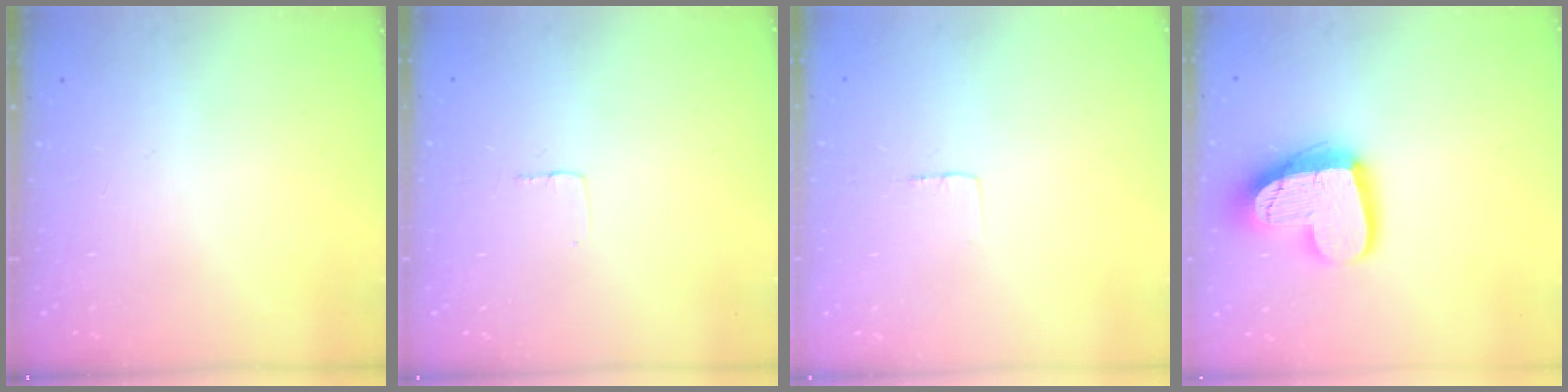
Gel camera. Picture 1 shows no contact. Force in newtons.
{"total": 2.4, "press": 2.4, "slide": 0.1}
{"total": 2.3, "press": 2.3, "slide": 0.1}
{"total": 16.3, "press": 16.3, "slide": 1.3}